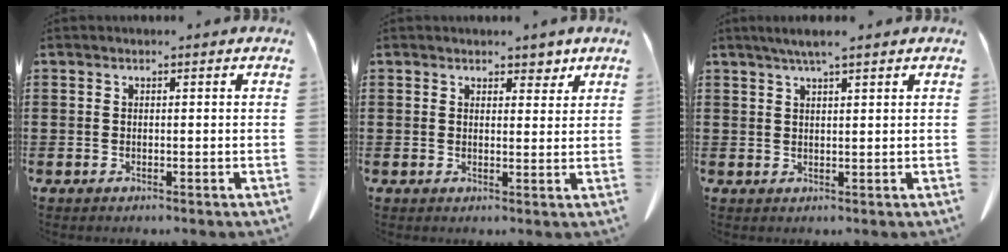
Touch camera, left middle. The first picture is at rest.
{"total": 3.2, "force": [2.7, 1.4, 1.1], "torque": [-0.012, -0.003, 0.047]}
{"total": 3.1, "force": [2.2, 0.1, 2.2], "torque": [-0.046, 0.001, 0.039]}